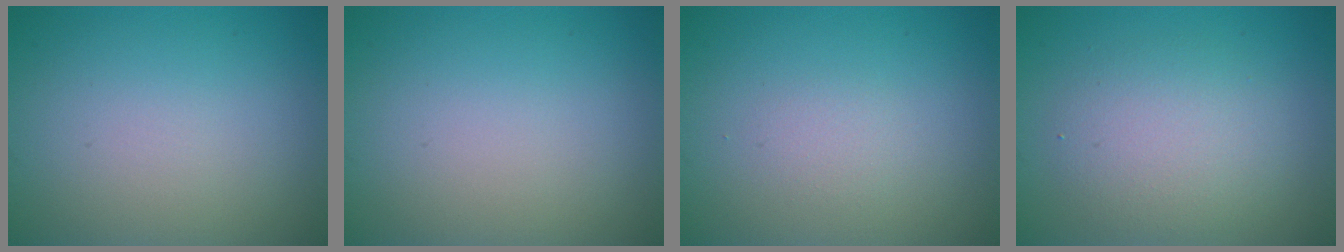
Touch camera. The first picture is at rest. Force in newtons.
{"total": 0.0}
{"total": 1.0, "press": 1.0, "slide": 0.0}
{"total": 3.8, "press": 3.8, "slide": 0.2}